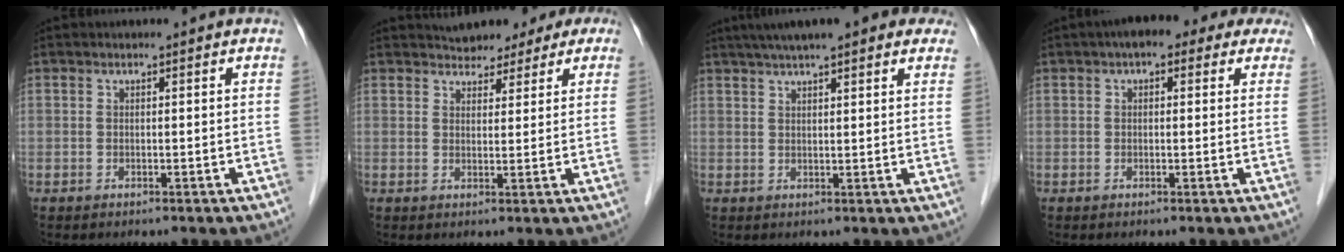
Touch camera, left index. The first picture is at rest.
{"total": 7.1, "force": [5.6, 3.6, 2.3], "torque": [-0.026, 0.023, 0.065]}
{"total": 13.8, "force": [10.6, 2.5, 8.5], "torque": [-0.130, 0.045, 0.137]}
{"total": 7.4, "force": [4.9, 3.5, 4.4], "torque": [-0.044, 0.037, 0.052]}